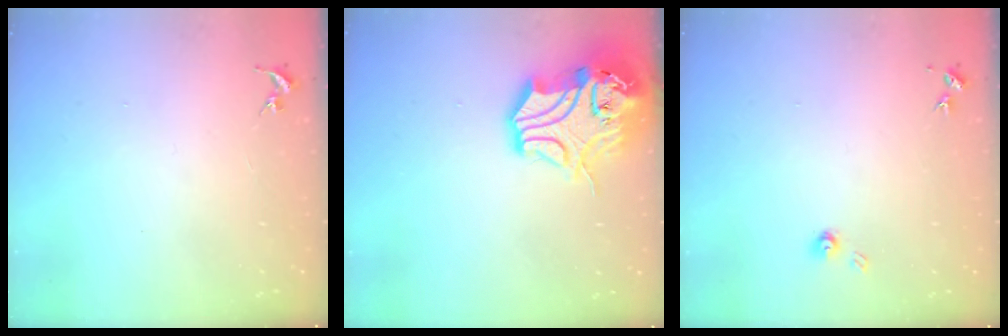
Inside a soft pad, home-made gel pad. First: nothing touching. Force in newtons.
{"total": 16.7, "press": 16.5, "slide": 2.4}
{"total": 3.9, "press": 3.8, "slide": 0.4}